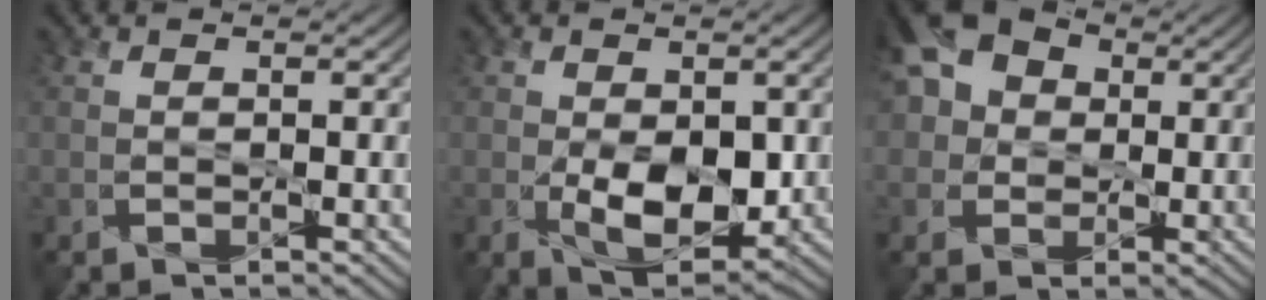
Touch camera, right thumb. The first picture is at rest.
{"total": 6.5, "force": [-0.9, 3.9, 5.1], "torque": [-0.101, -0.020, -0.004]}
{"total": 8.6, "force": [2.4, 7.0, 4.4], "torque": [-0.109, 0.029, 0.022]}